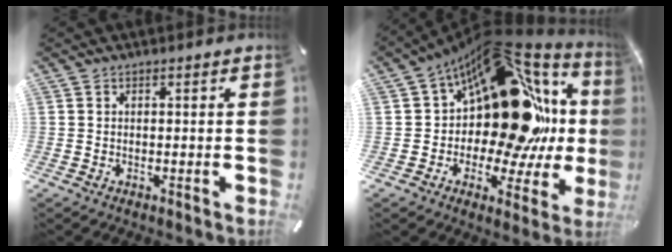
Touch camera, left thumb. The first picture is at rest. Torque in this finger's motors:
{"motor_torque": [1.71, 2.47, 1.81, -0.95, 0.34]}